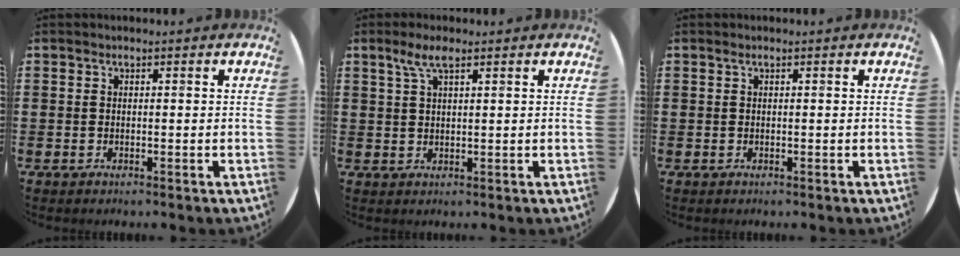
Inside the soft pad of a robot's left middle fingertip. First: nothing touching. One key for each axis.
{"total": 3.6, "fx": 2.3, "fy": 0.9, "fz": 2.6, "tx": -0.056, "ty": 0.008, "tz": 0.038}
{"total": 0.0}